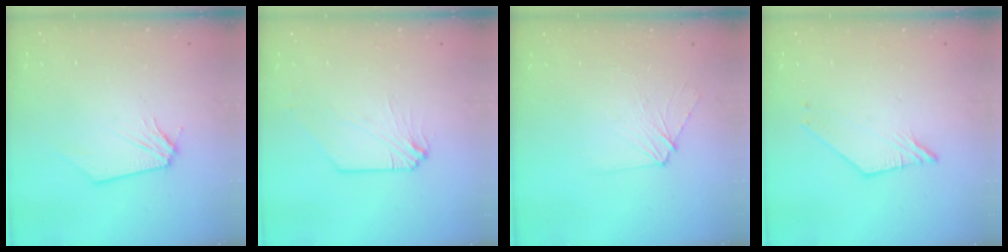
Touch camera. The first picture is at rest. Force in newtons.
{"total": 0.0}
{"total": 4.6, "press": 4.5, "slide": 0.5}
{"total": 2.7, "press": 2.7, "slide": 0.2}